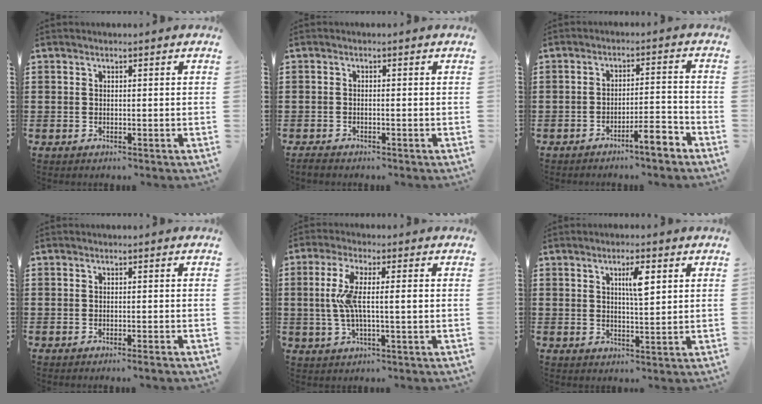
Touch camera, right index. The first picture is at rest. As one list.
[{"total": 0.9, "force": [-0.8, 0.1, 0.4], "torque": [-0.009, -0.005, -0.015]}, {"total": 5.2, "force": [-4.2, 0.4, 3.1], "torque": [-0.052, -0.002, -0.077]}, {"total": 0.8, "force": [-0.5, -0.1, 0.5], "torque": [-0.010, -0.002, -0.011]}, {"total": 6.2, "force": [0.1, 1.1, 6.1], "torque": [-0.132, -0.009, -0.009]}, {"total": 4.5, "force": [1.7, 1.0, 4.1], "torque": [-0.069, 0.003, 0.022]}]